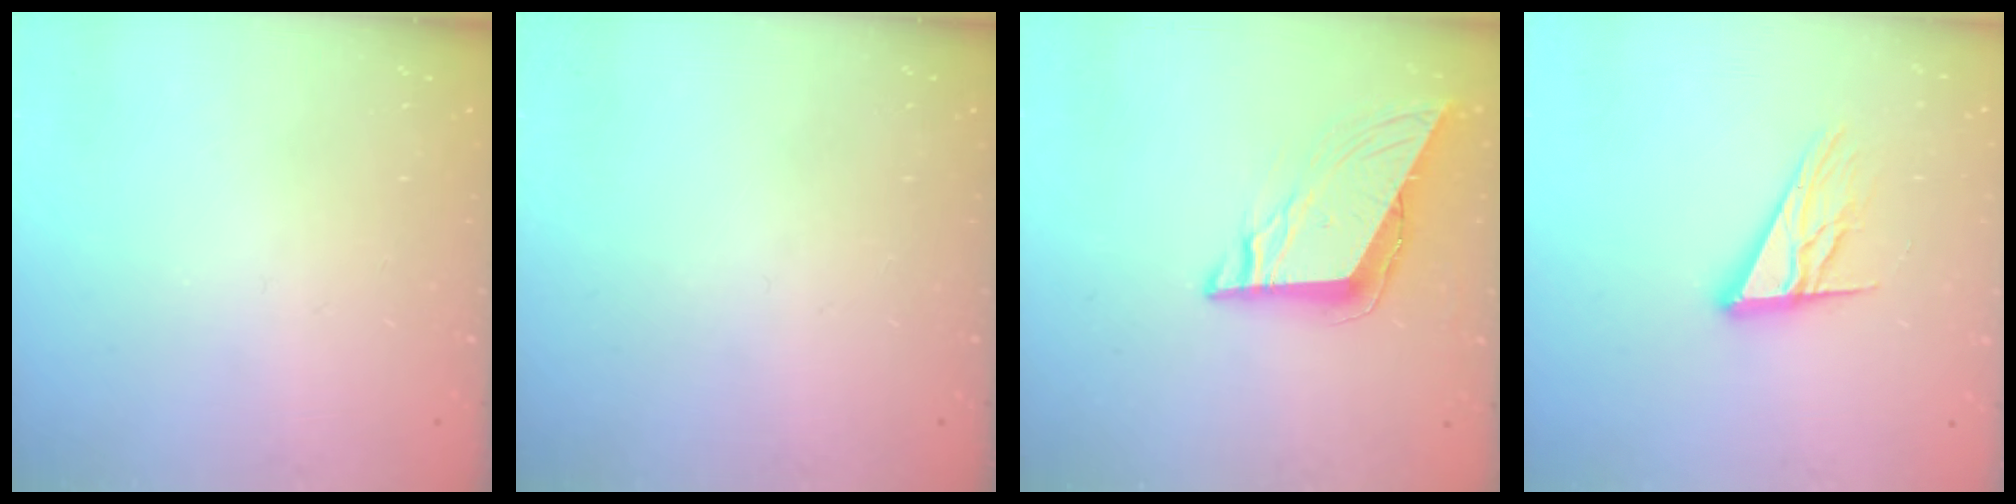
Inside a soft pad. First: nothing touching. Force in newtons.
{"total": 0.0}
{"total": 8.9, "press": 8.8, "slide": 1.4}
{"total": 13.3, "press": 13.1, "slide": 2.5}